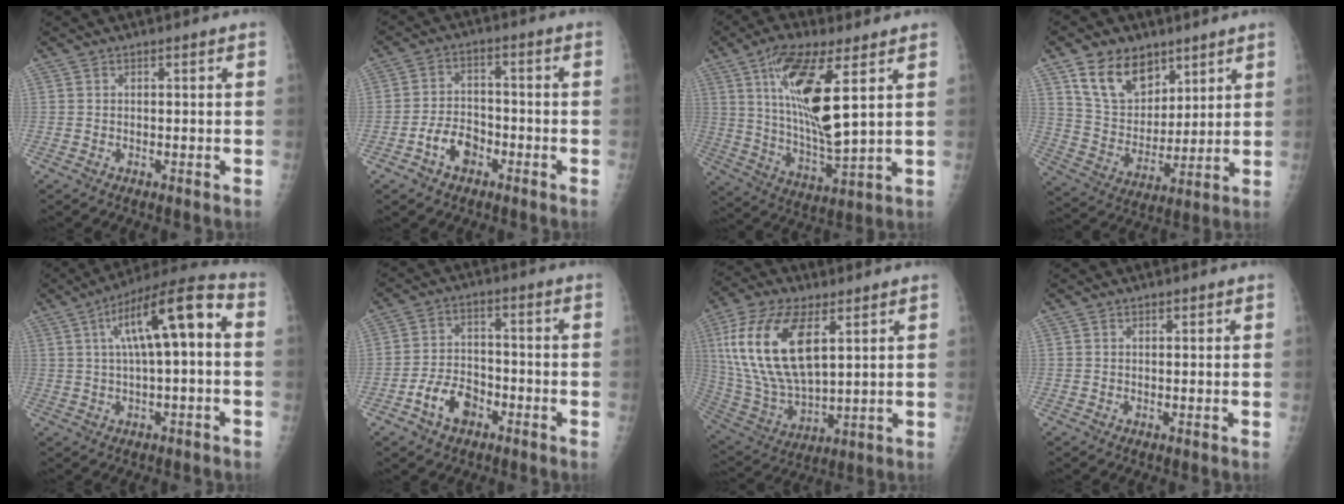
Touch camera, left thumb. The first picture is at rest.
{"total": 6.4, "force": [-3.2, 4.4, 3.5], "torque": [-0.049, 0.029, -0.057]}
{"total": 16.6, "force": [5.9, 4.7, 14.8], "torque": [-0.276, -0.036, 0.113]}
{"total": 13.7, "force": [8.1, 9.0, 6.4], "torque": [-0.077, -0.045, 0.157]}
{"total": 14.2, "force": [2.2, 4.1, 13.4], "torque": [-0.222, 0.045, 0.030]}
{"total": 7.7, "force": [-3.8, 5.1, 4.3], "torque": [-0.064, 0.030, -0.067]}
{"total": 20.2, "force": [6.6, 9.8, 16.4], "torque": [-0.328, -0.020, 0.131]}
{"total": 0.8, "force": [0.5, 0.4, 0.5], "torque": [-0.003, -0.002, 0.006]}